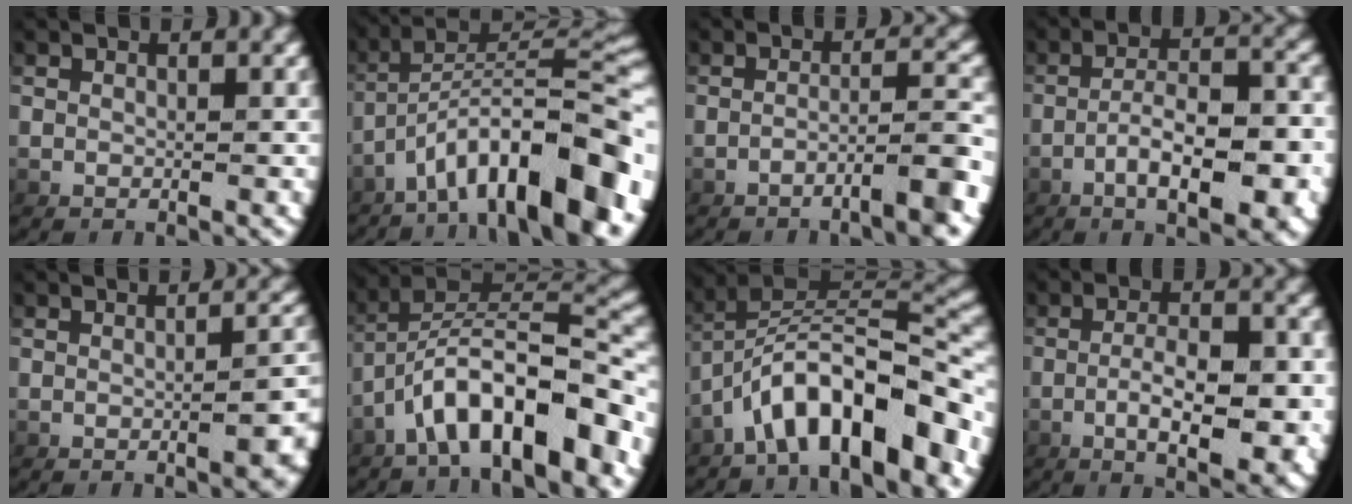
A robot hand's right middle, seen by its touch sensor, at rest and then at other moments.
{"total": 9.6, "force": [-3.1, 3.9, 8.3], "torque": [-0.120, -0.005, -0.039]}
{"total": 4.2, "force": [-2.5, 0.4, 3.3], "torque": [-0.051, 0.007, -0.043]}
{"total": 6.0, "force": [-2.7, 1.7, 5.2], "torque": [-0.078, 0.000, -0.040]}
{"total": 3.7, "force": [-1.1, 1.1, 3.4], "torque": [-0.032, 0.007, -0.019]}
{"total": 6.8, "force": [-2.3, 2.9, 5.7], "torque": [-0.099, -0.001, -0.029]}
{"total": 7.8, "force": [-2.5, 3.8, 6.3], "torque": [-0.113, -0.001, -0.034]}
{"total": 6.6, "force": [-1.6, 2.2, 6.0], "torque": [-0.091, -0.007, -0.023]}